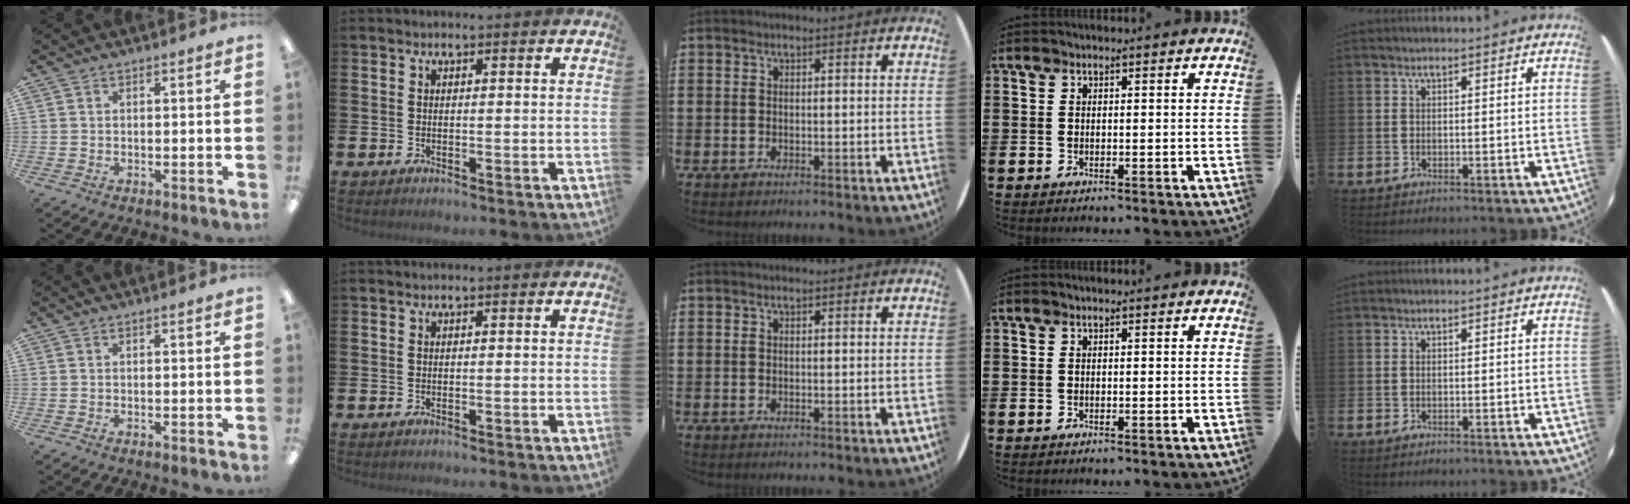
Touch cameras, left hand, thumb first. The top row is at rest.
{}